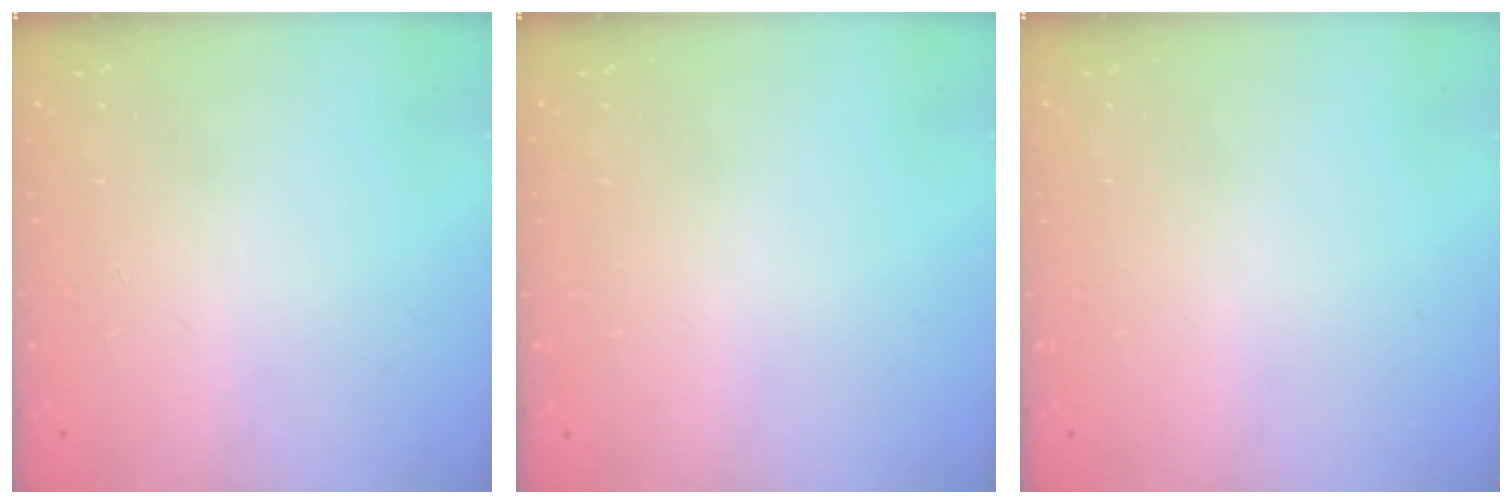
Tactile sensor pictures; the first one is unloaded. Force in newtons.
{"total": 0.0}
{"total": 0.0}